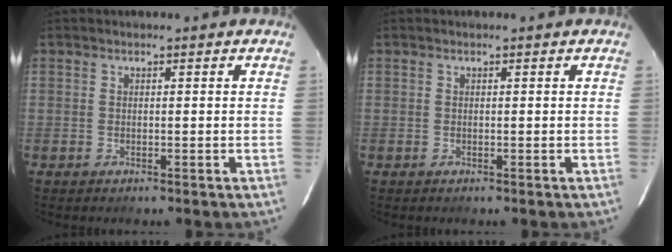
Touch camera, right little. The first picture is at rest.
{"total": 0.0}